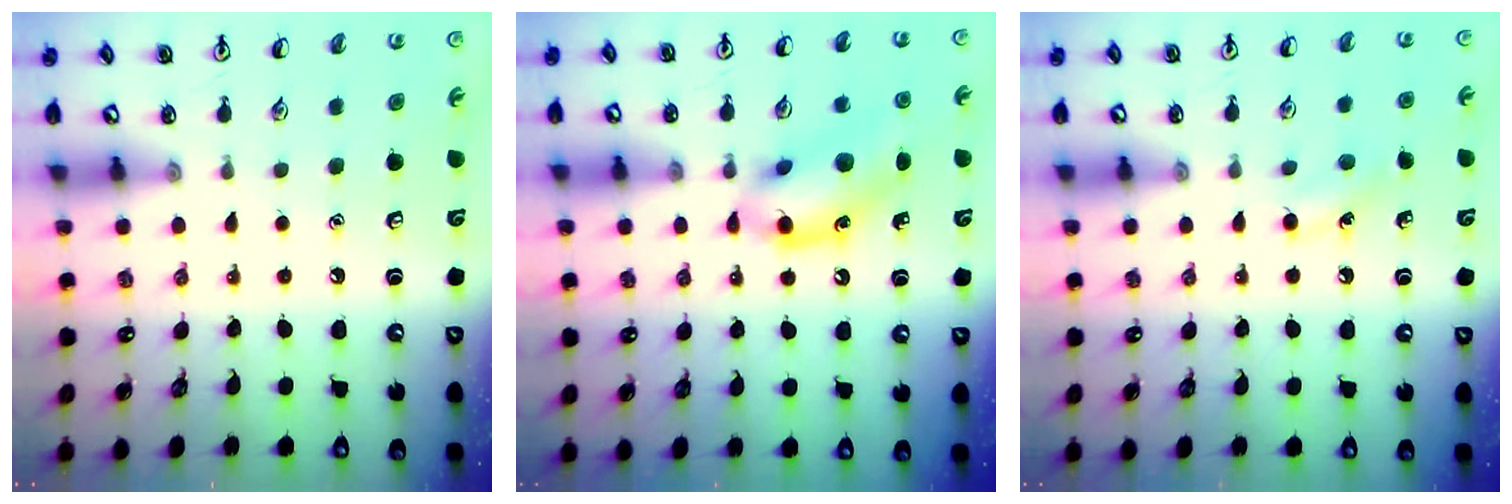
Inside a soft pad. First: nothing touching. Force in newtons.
{"total": 13.5, "press": 13.2, "slide": 2.9}
{"total": 7.0, "press": 6.7, "slide": 2.3}